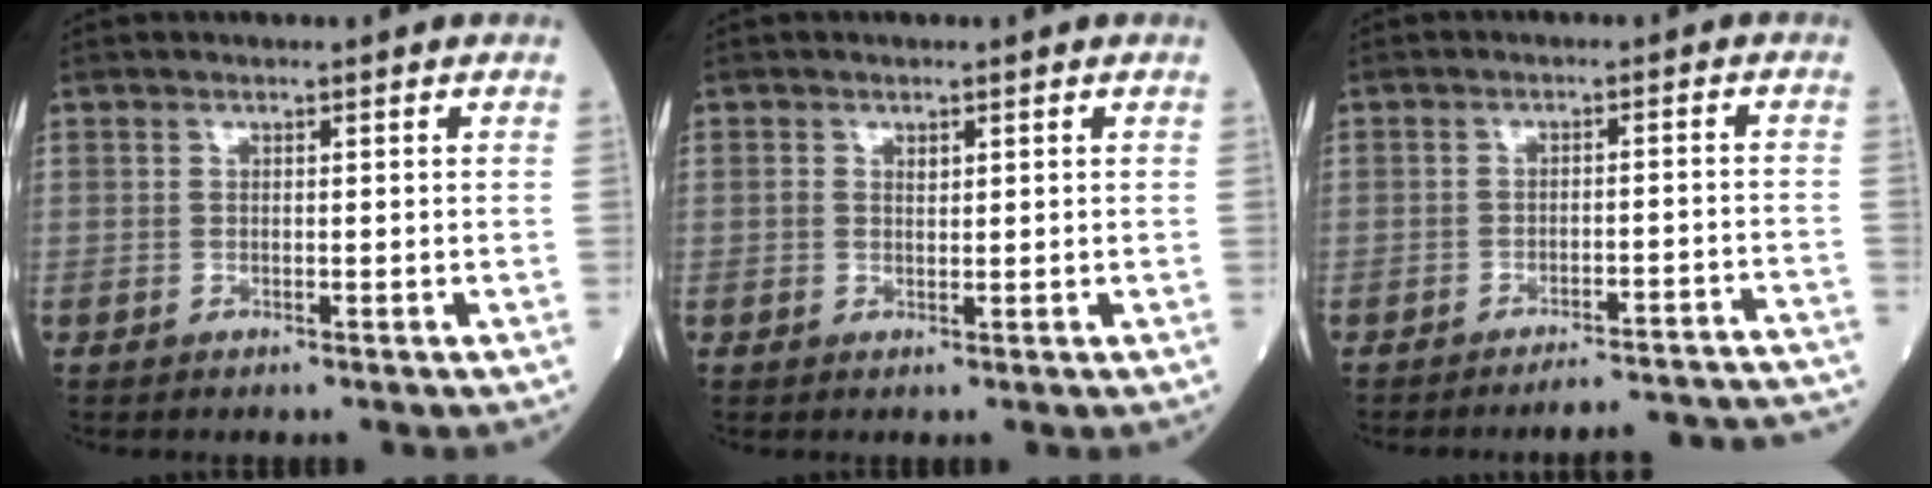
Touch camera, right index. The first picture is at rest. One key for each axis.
{"total": 0.7, "fx": 0.3, "fy": 0.4, "fz": 0.5, "tx": -0.015, "ty": 0.005, "tz": 0.009}
{"total": 13.9, "fx": -13.8, "fy": -0.4, "fz": 1.8, "tx": 0.008, "ty": 0.014, "tz": -0.159}